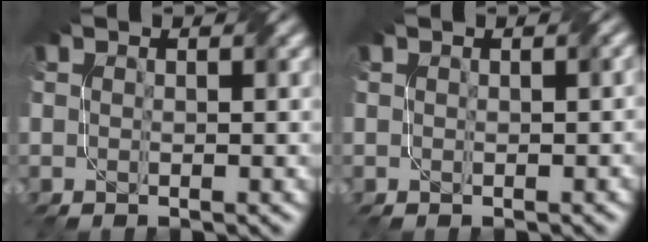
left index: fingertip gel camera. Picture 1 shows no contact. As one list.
[{"total": 0.6, "force": [0.3, 0.1, 0.5], "torque": [-0.008, 0.004, 0.003]}]